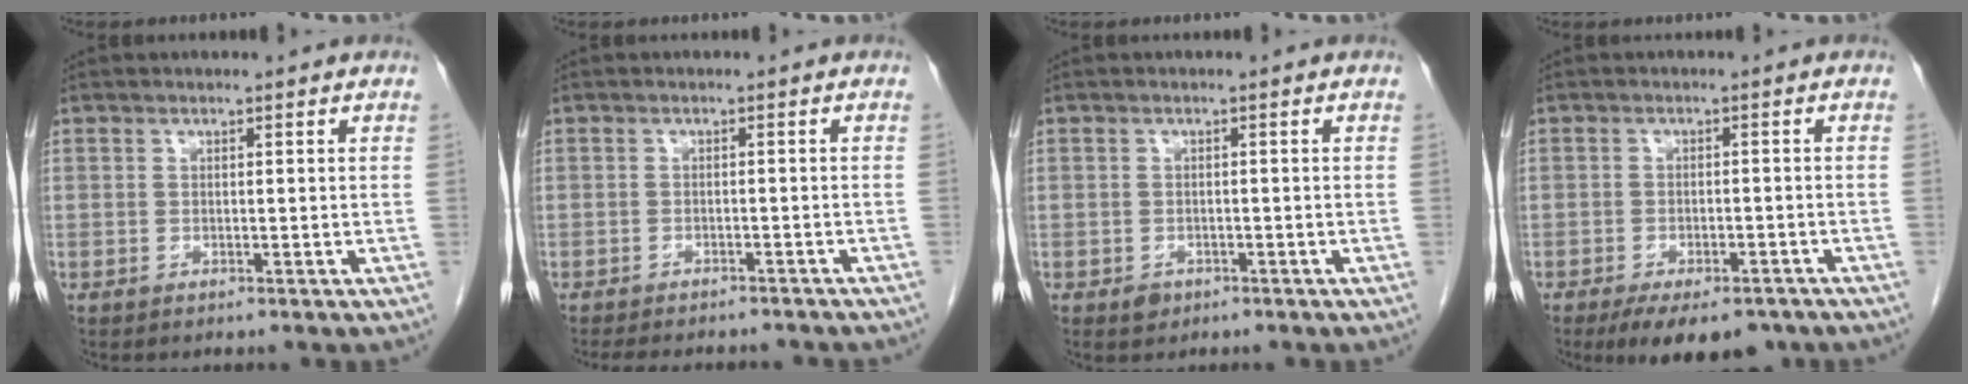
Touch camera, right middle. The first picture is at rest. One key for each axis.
{"total": 11.7, "fx": -10.3, "fy": 3.1, "fz": 4.6, "tx": -0.070, "ty": -0.003, "tz": -0.119}
{"total": 1.5, "fx": -0.9, "fy": 1.2, "fz": 0.5, "tx": -0.007, "ty": 0.003, "tz": -0.008}
{"total": 10.1, "fx": -7.6, "fy": 3.9, "fz": 5.3, "tx": -0.075, "ty": -0.009, "tz": -0.107}